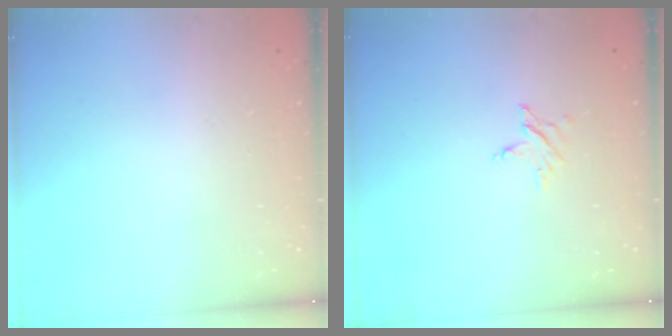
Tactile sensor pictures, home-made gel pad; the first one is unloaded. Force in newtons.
{"total": 2.8, "press": 2.8, "slide": 0.1}